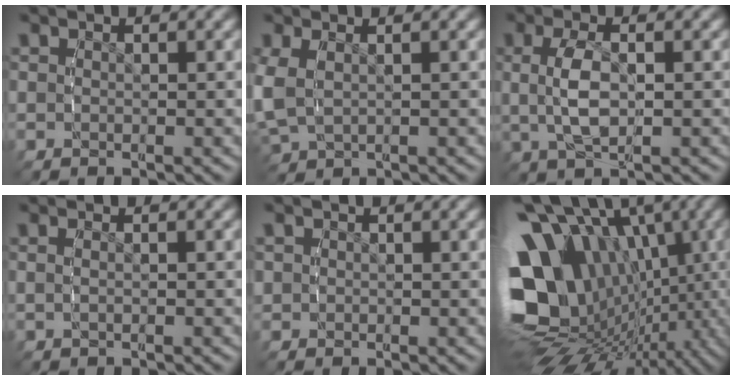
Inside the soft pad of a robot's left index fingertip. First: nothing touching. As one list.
[{"total": 4.5, "force": [-0.3, 3.9, 2.4], "torque": [-0.093, -0.015, 0.001]}, {"total": 4.2, "force": [-0.7, 2.1, 3.6], "torque": [-0.094, 0.001, -0.013]}, {"total": 0.8, "force": [-0.5, 0.1, 0.6], "torque": [-0.022, -0.003, -0.006]}, {"total": 1.3, "force": [-0.1, 1.2, 0.3], "torque": [-0.020, -0.007, 0.004]}, {"total": 21.5, "force": [-3.0, 16.5, 13.4], "torque": [-0.269, -0.065, -0.043]}]